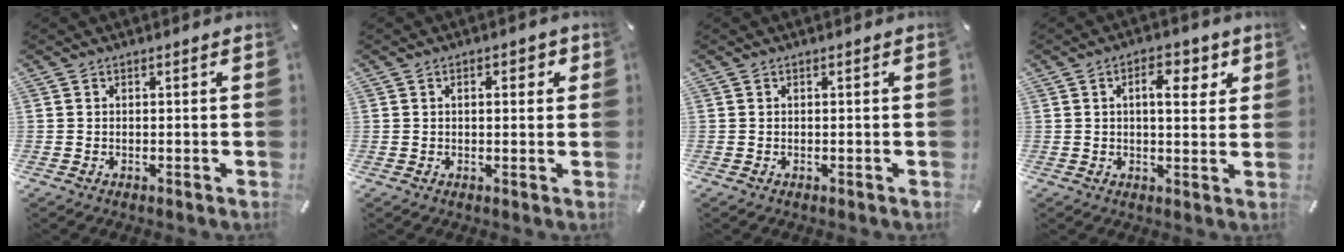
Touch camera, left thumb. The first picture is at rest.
{"total": 2.8, "force": [0.7, 1.4, 2.3], "torque": [-0.031, 0.003, 0.006]}
{"total": 0.0}
{"total": 7.4, "force": [2.6, 3.8, 5.8], "torque": [-0.084, -0.004, 0.035]}